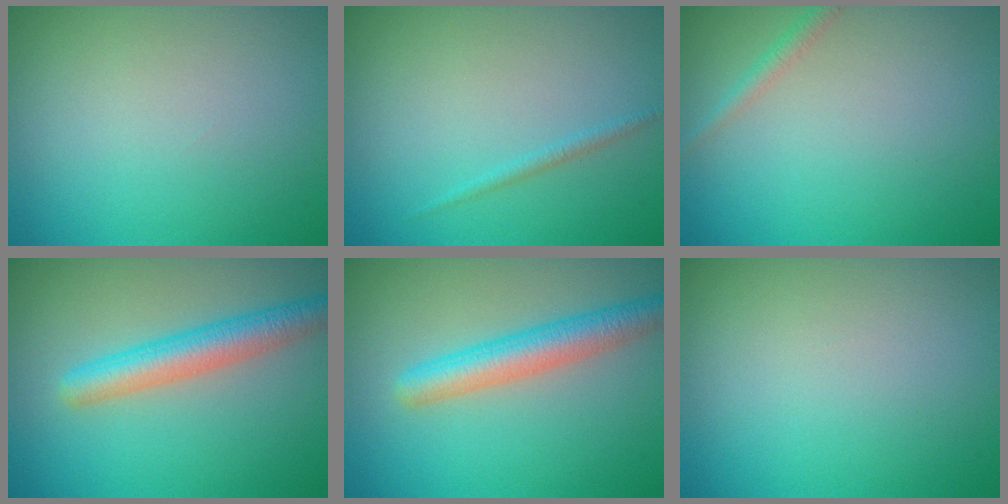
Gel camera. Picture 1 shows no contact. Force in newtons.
{"total": 0.8, "press": 0.8, "slide": 0.1}
{"total": 1.2, "press": 1.2, "slide": 0.0}
{"total": 4.1, "press": 4.1, "slide": 0.1}
{"total": 4.1, "press": 4.1, "slide": 0.1}
{"total": 0.0}